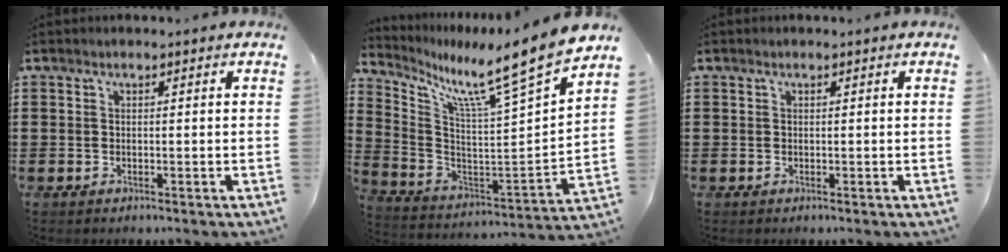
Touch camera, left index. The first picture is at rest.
{"total": 10.8, "force": [9.2, -0.9, 5.5], "torque": [-0.121, -0.088, 0.134]}
{"total": 0.0}